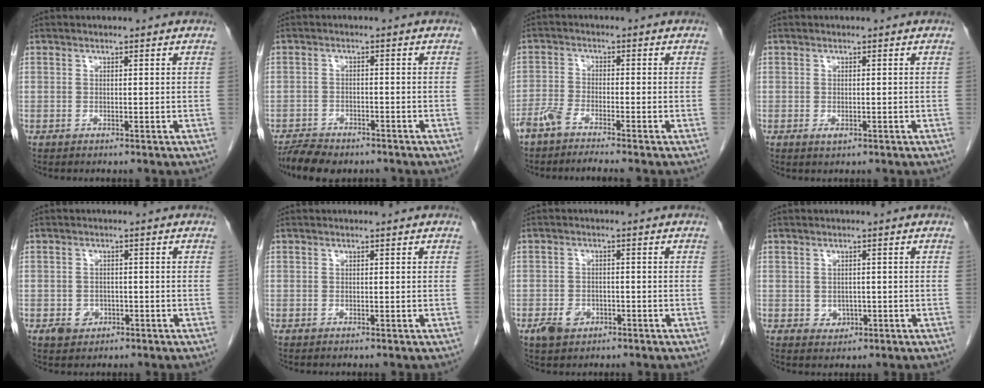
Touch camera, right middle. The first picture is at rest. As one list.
[{"total": 6.4, "force": [-5.4, 2.2, 2.7], "torque": [-0.048, -0.012, -0.088]}, {"total": 4.4, "force": [-3.7, 0.1, 2.3], "torque": [-0.051, -0.008, -0.073]}, {"total": 1.0, "force": [-0.4, 0.5, 0.8], "torque": [-0.018, -0.004, -0.002]}, {"total": 2.7, "force": [-1.2, 2.2, 1.0], "torque": [-0.012, 0.005, -0.010]}, {"total": 0.0}, {"total": 3.6, "force": [-1.8, 2.5, 1.8], "torque": [-0.033, 0.001, -0.023]}, {"total": 1.8, "force": [-0.4, 1.5, 0.9], "torque": [-0.017, 0.000, 0.003]}]